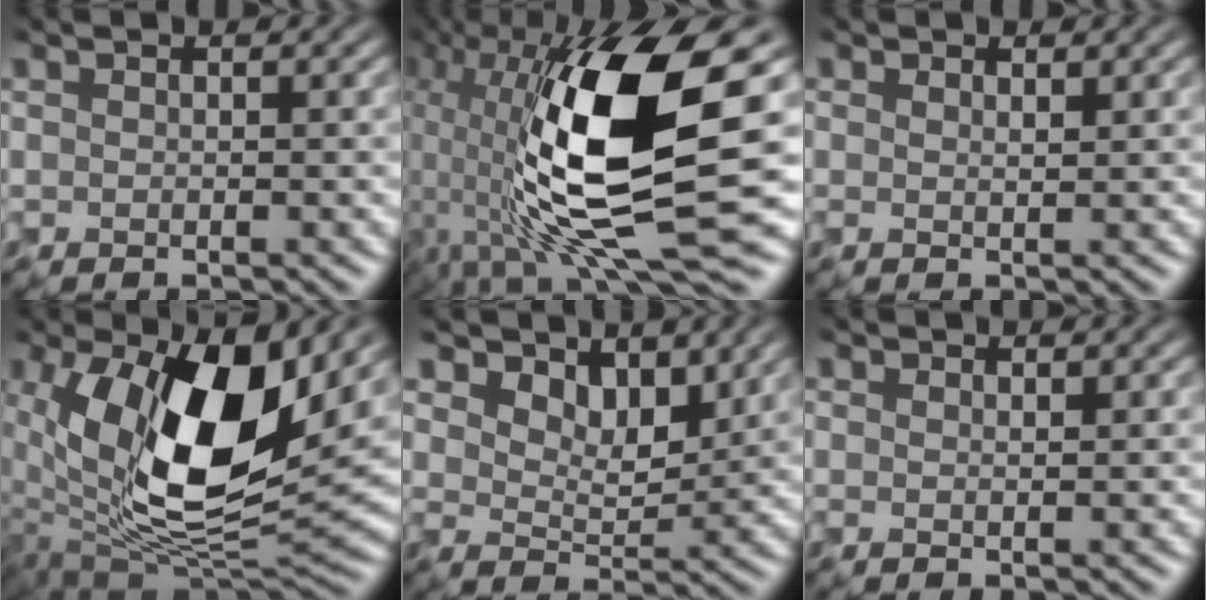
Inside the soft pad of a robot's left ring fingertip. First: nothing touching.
{"total": 14.9, "force": [-1.4, 4.9, 13.9], "torque": [-0.277, -0.001, -0.020]}
{"total": 0.5, "force": [0.0, -0.3, -0.4], "torque": [0.001, 0.001, 0.008]}
{"total": 13.0, "force": [2.0, 6.4, 11.1], "torque": [-0.196, -0.033, 0.051]}
{"total": 2.5, "force": [2.1, 1.2, 0.7], "torque": [-0.029, -0.008, 0.036]}
{"total": 0.7, "force": [-0.3, -0.4, -0.5], "torque": [0.004, 0.001, 0.004]}